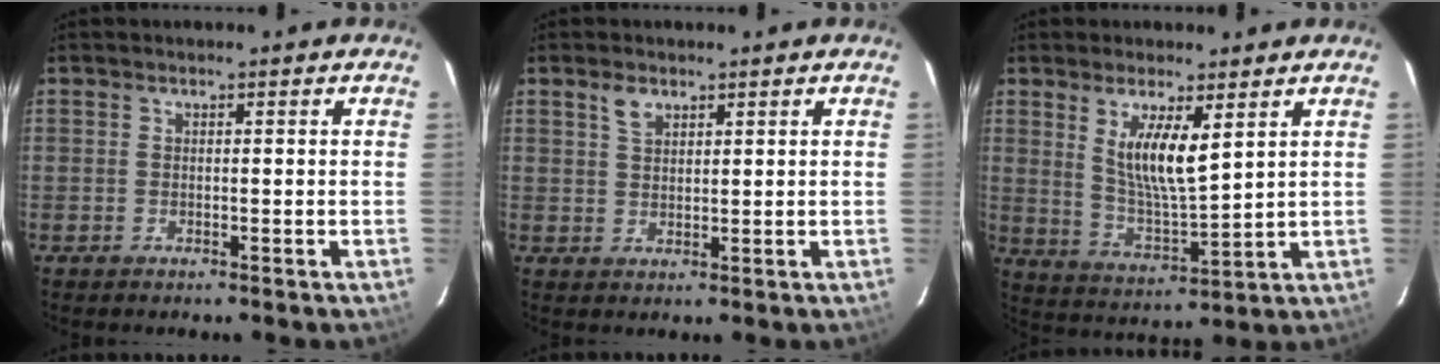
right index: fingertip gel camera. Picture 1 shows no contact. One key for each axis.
{"total": 2.8, "fx": 1.8, "fy": 1.6, "fz": 1.5, "tx": -0.028, "ty": 0.006, "tz": 0.035}
{"total": 9.1, "fx": 4.0, "fy": 2.1, "fz": 7.9, "tx": -0.147, "ty": -0.013, "tz": 0.083}